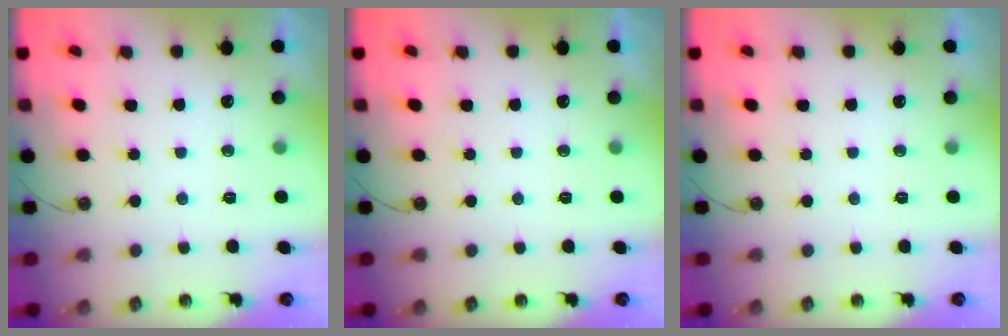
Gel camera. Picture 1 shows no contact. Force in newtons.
{"total": 0.0}
{"total": 0.0}